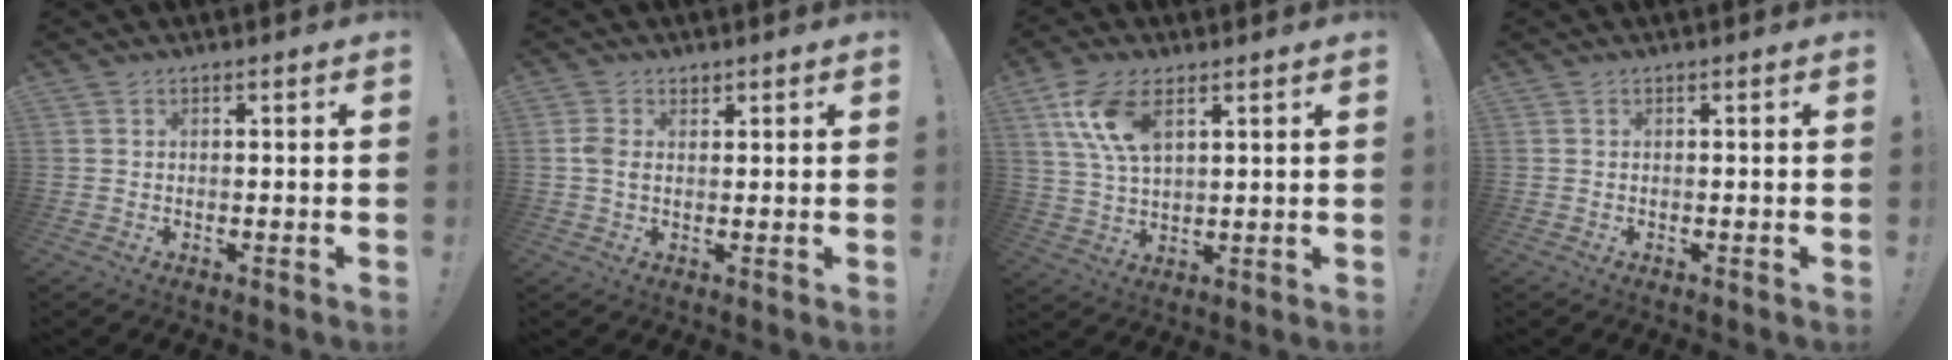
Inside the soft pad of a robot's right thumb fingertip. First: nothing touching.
{"total": 3.1, "force": [1.1, 2.1, 2.0], "torque": [-0.040, 0.002, 0.021]}
{"total": 11.7, "force": [5.4, 6.0, 8.5], "torque": [-0.177, -0.013, 0.099]}
{"total": 0.0}